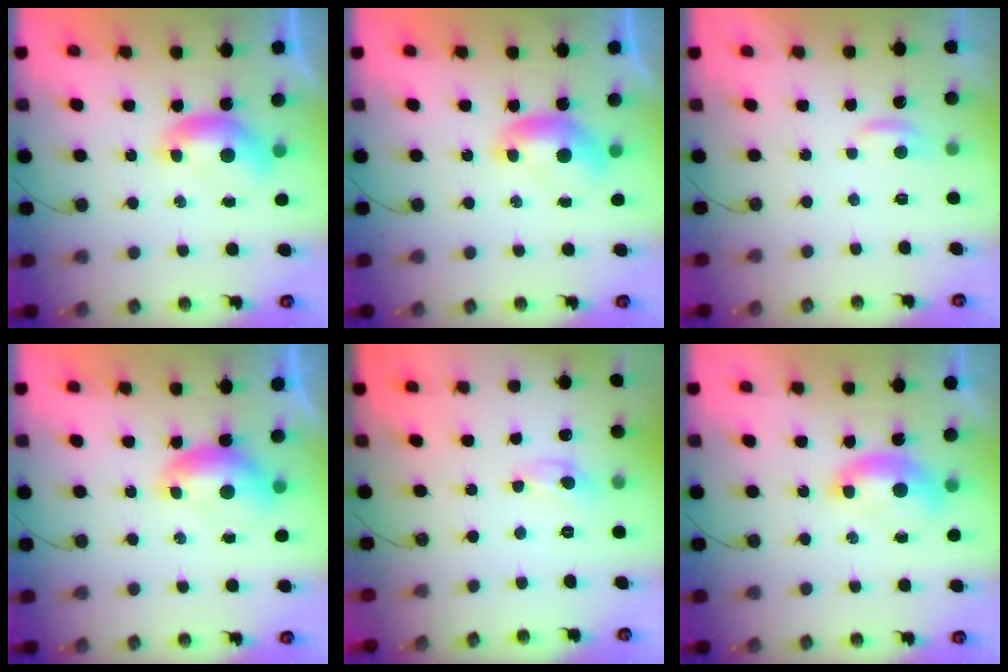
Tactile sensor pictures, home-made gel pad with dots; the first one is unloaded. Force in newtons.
{"total": 0.0}
{"total": 1.3, "press": 1.1, "slide": 0.6}
{"total": 0.9, "press": 0.8, "slide": 0.3}
{"total": 1.5, "press": 1.5, "slide": 0.2}
{"total": 1.6, "press": 1.5, "slide": 0.6}